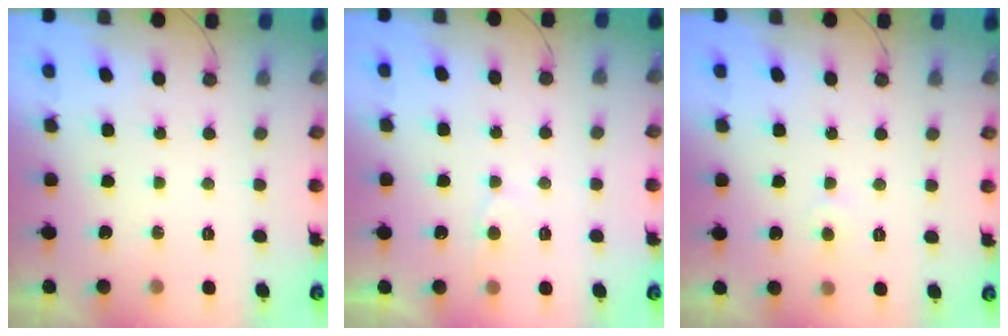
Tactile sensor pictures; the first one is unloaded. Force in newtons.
{"total": 4.7, "press": 4.7, "slide": 0.6}
{"total": 3.1, "press": 3.0, "slide": 0.3}